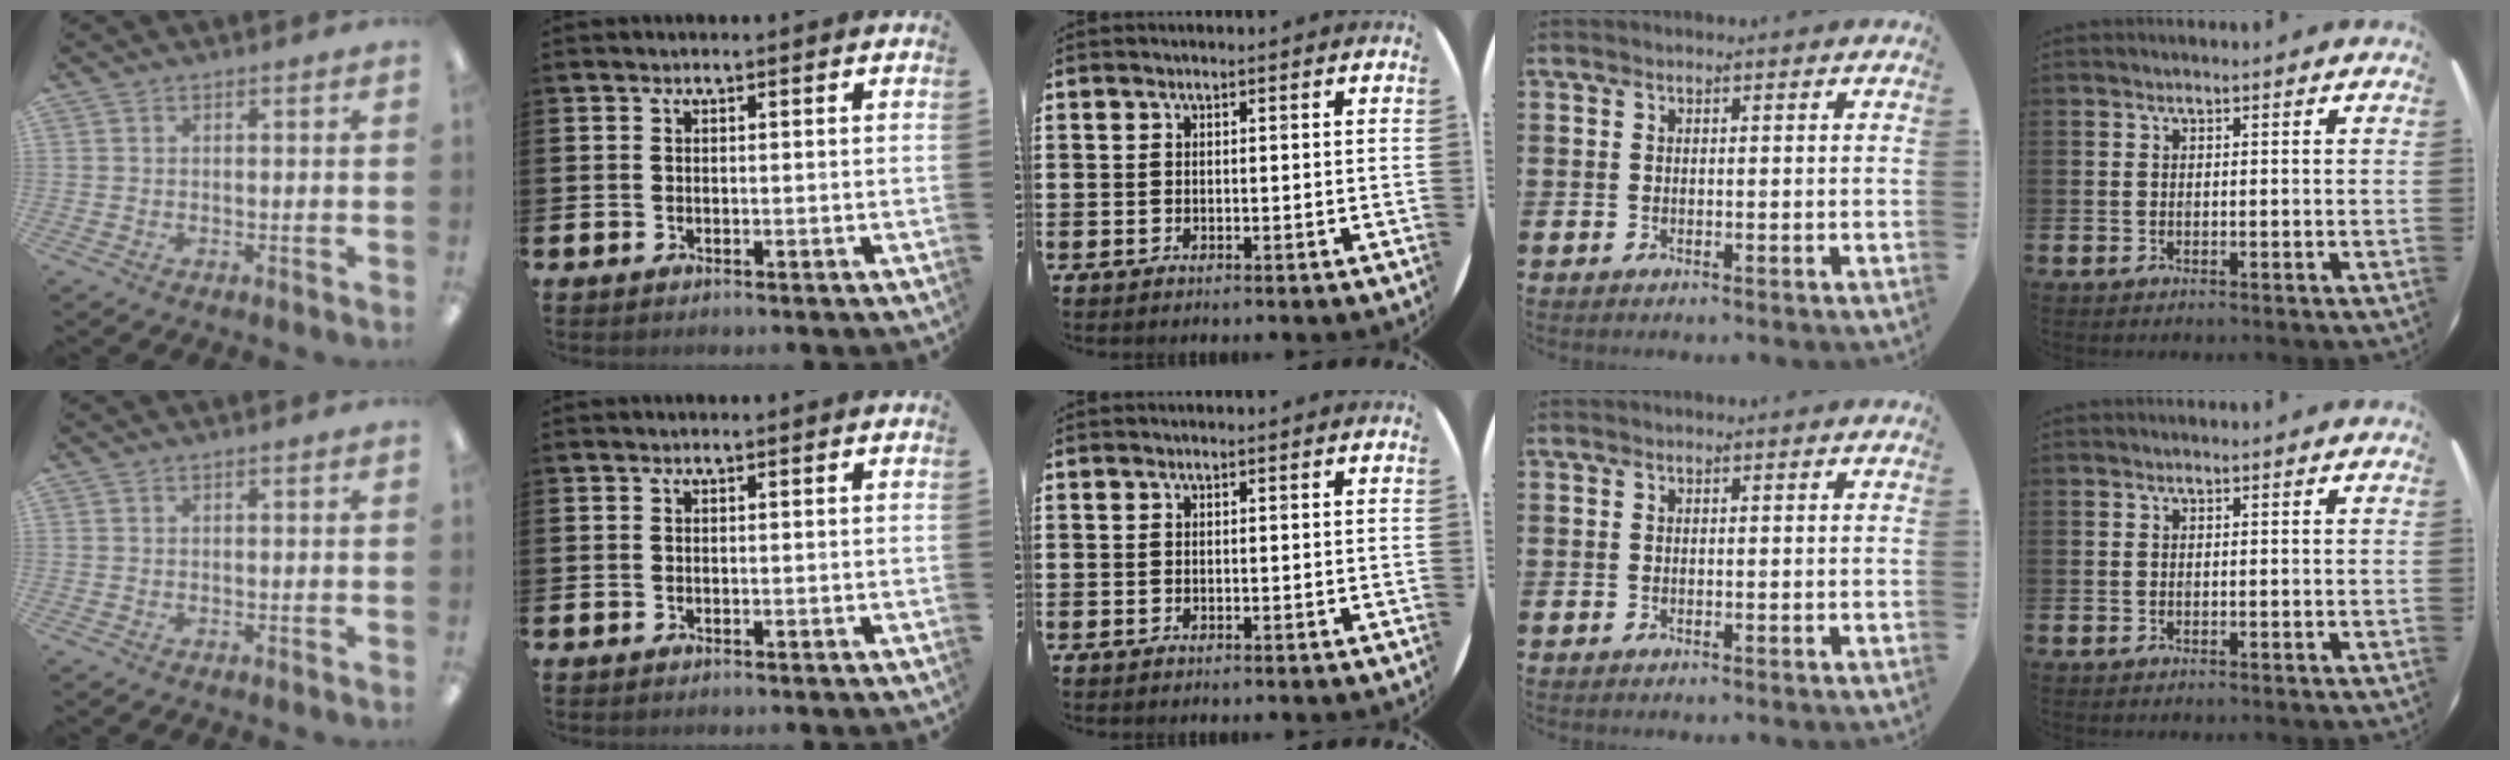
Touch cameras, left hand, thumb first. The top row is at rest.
{}